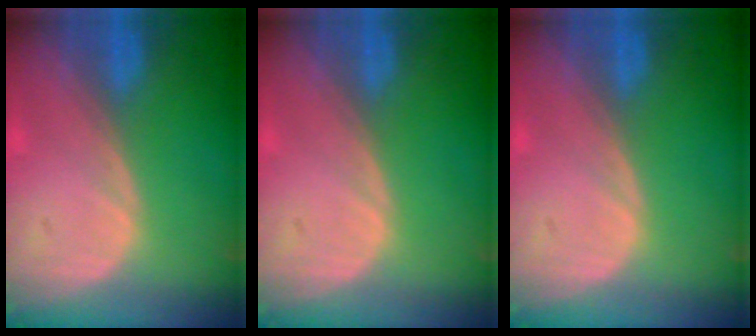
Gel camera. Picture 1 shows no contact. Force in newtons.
{"total": 0.0}
{"total": 0.0}